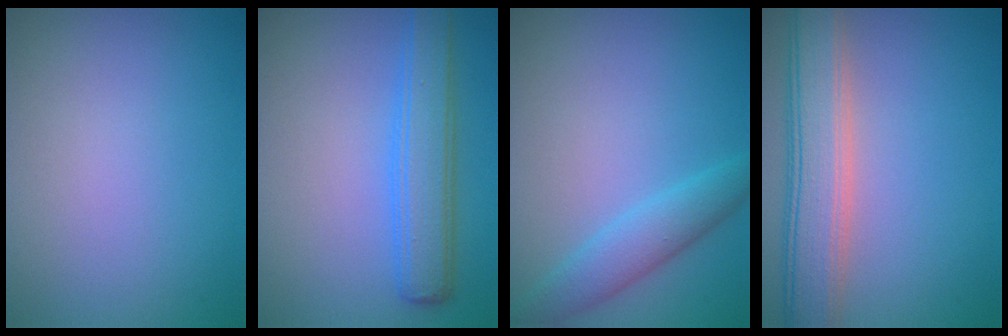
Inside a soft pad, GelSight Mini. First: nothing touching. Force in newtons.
{"total": 4.0, "press": 4.0, "slide": 0.1}
{"total": 2.9, "press": 2.9, "slide": 0.1}
{"total": 6.0, "press": 5.9, "slide": 0.5}